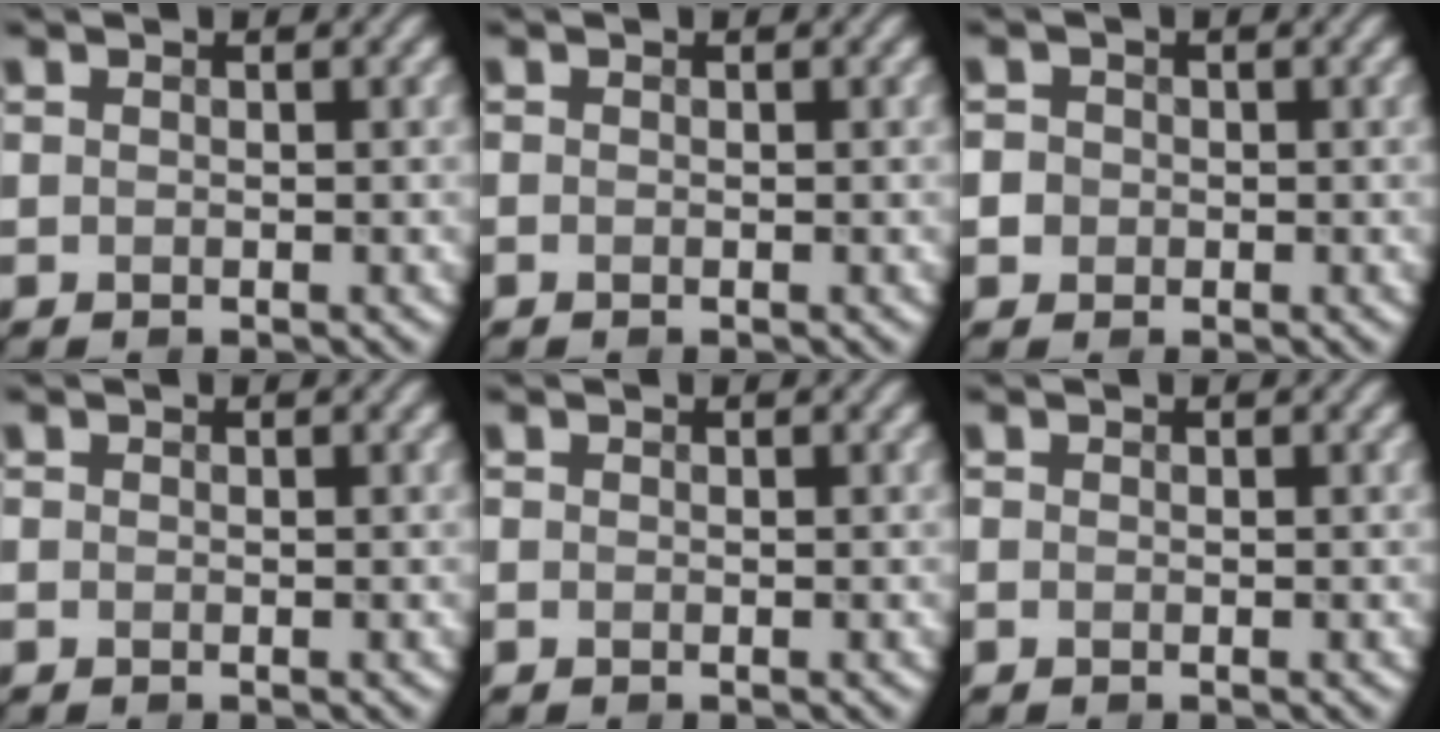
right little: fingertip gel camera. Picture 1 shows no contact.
{"total": 0.0}
{"total": 2.0, "force": [0.1, 1.9, 0.6], "torque": [0.005, 0.016, -0.013]}
{"total": 0.0}
{"total": 0.0}
{"total": 0.0}